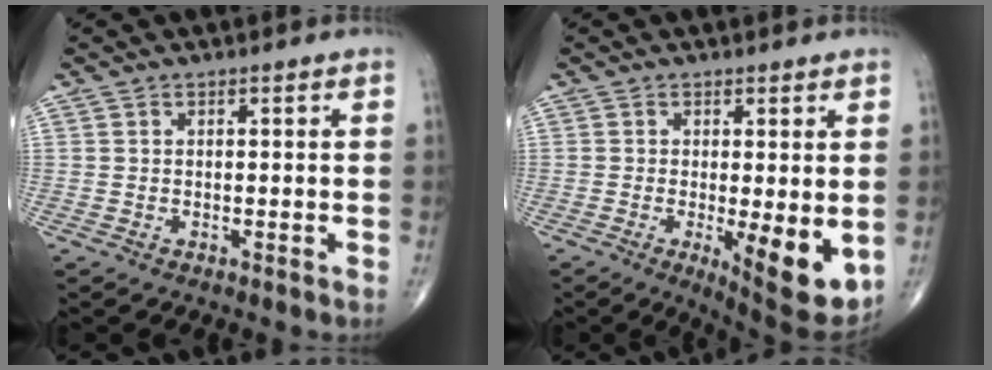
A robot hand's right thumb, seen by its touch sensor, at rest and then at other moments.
{"total": 10.0, "force": [-1.7, 3.1, 9.3], "torque": [-0.125, -0.026, -0.017]}